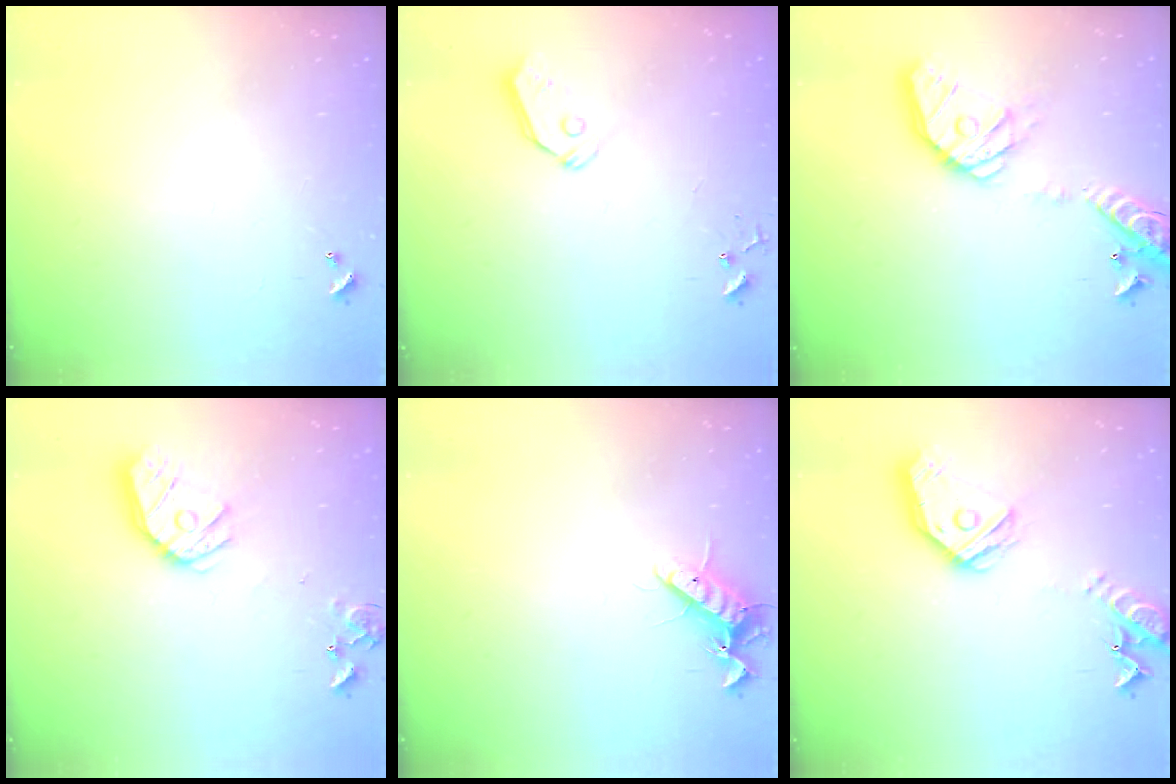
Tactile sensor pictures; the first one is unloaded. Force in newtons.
{"total": 5.3, "press": 5.3, "slide": 0.2}
{"total": 19.5, "press": 19.2, "slide": 3.3}
{"total": 14.4, "press": 14.3, "slide": 1.9}
{"total": 11.0, "press": 10.9, "slide": 1.9}
{"total": 17.4, "press": 17.3, "slide": 2.0}